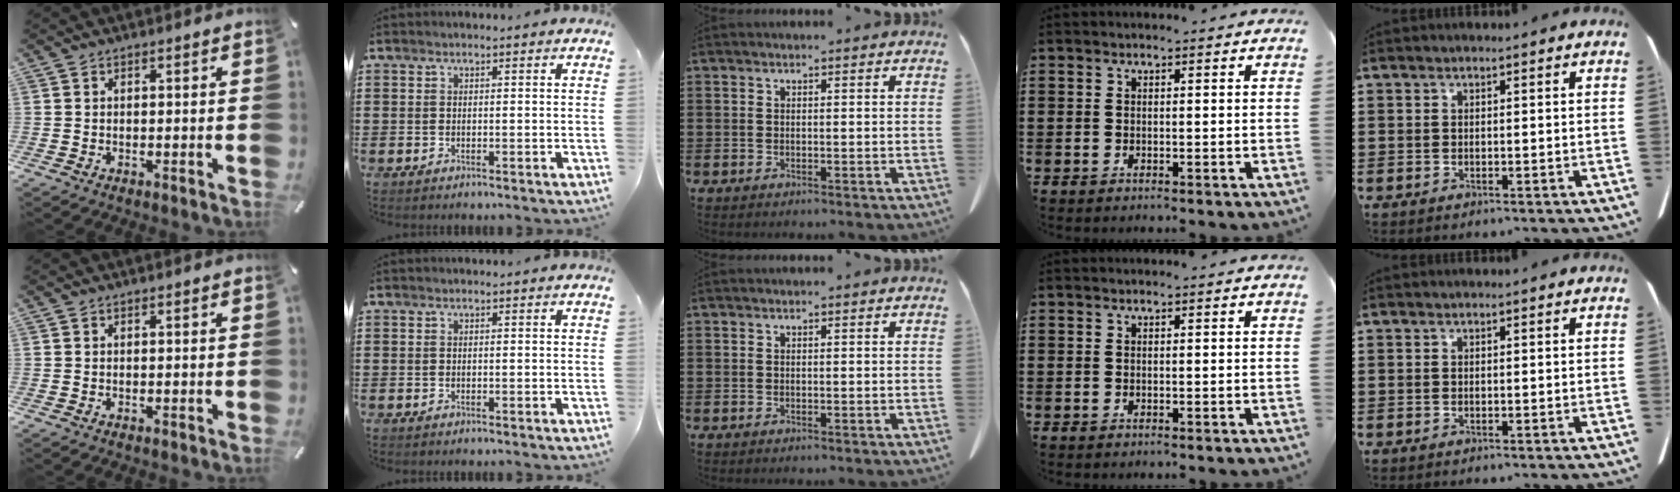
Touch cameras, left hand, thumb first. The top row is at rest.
{}